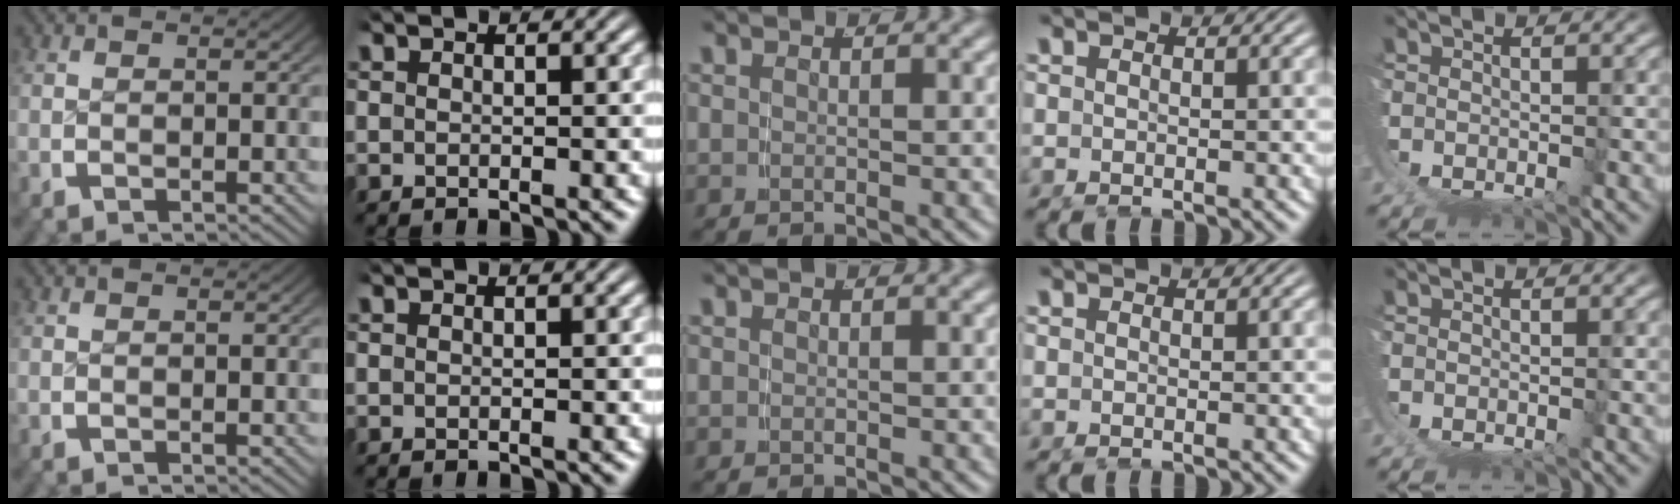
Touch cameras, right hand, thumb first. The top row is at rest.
{}